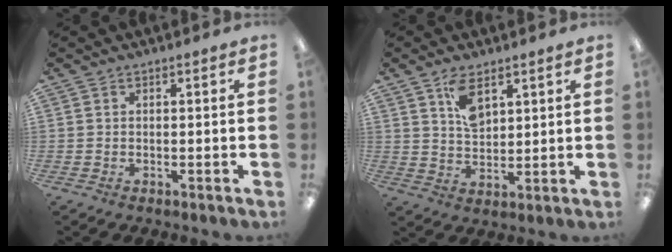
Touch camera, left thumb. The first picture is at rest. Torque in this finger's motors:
{"motor_torque": [0.91, 0.80, 0.48, -0.56, 0.01]}